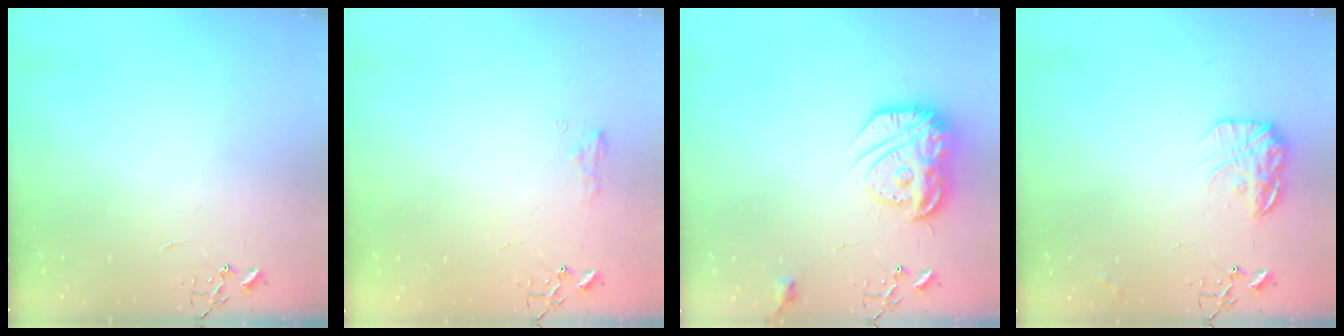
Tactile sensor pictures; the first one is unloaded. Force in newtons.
{"total": 8.5, "press": 8.5, "slide": 0.6}
{"total": 17.6, "press": 17.6, "slide": 1.3}
{"total": 13.3, "press": 13.3, "slide": 0.8}